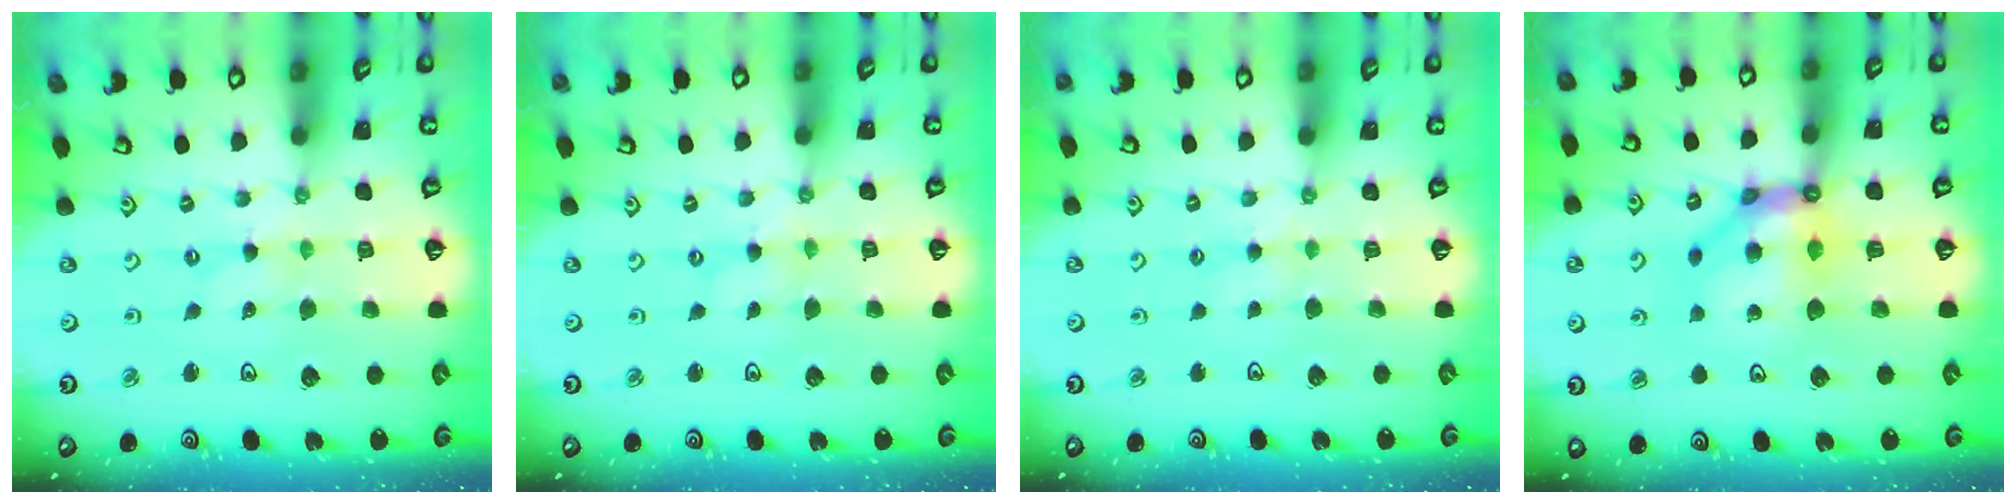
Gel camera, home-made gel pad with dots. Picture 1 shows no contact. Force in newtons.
{"total": 0.0}
{"total": 2.8, "press": 2.8, "slide": 0.5}
{"total": 11.1, "press": 11.0, "slide": 1.1}